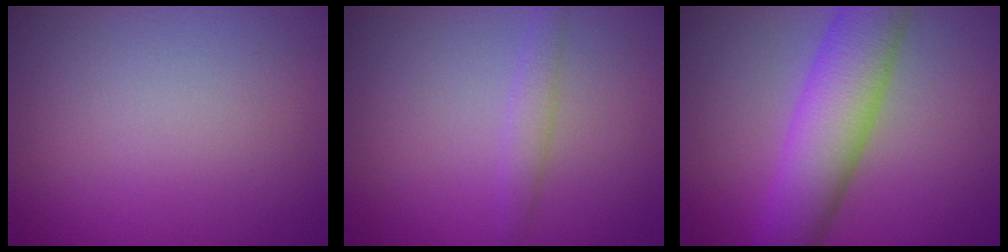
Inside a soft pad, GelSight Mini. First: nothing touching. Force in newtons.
{"total": 1.5, "press": 1.5, "slide": 0.0}
{"total": 7.6, "press": 7.6, "slide": 0.3}